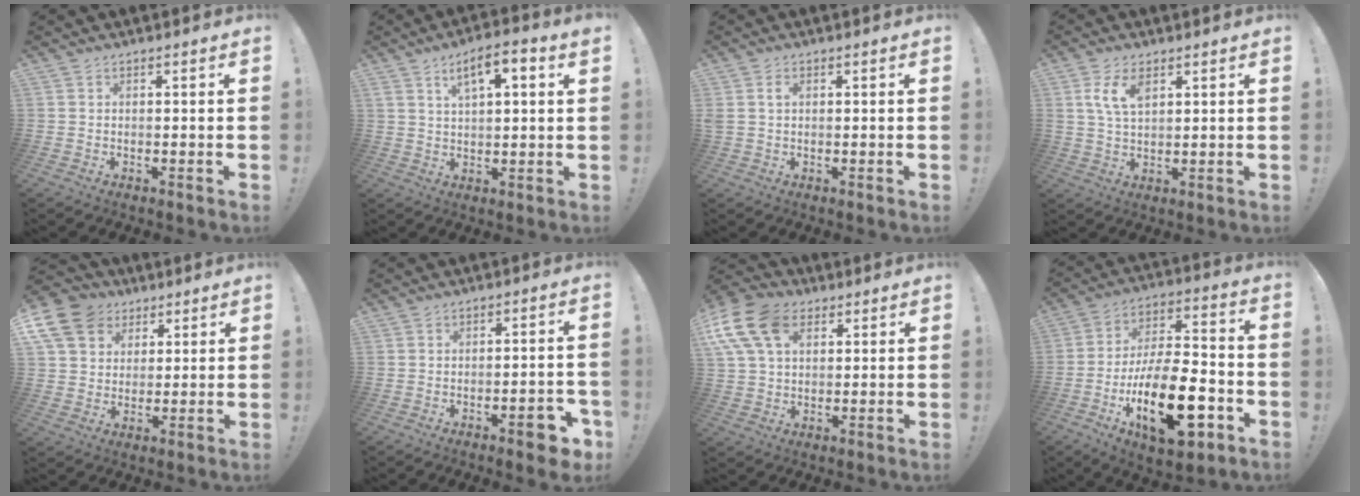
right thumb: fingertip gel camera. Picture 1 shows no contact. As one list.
[{"total": 7.6, "force": [3.4, 2.4, 6.3], "torque": [-0.096, -0.013, 0.055]}, {"total": 2.1, "force": [0.7, 1.4, 1.4], "torque": [-0.035, 0.006, 0.014]}, {"total": 7.1, "force": [3.1, 3.8, 5.2], "torque": [-0.103, -0.005, 0.055]}, {"total": 13.3, "force": [5.8, 10.7, 5.5], "torque": [-0.103, -0.033, 0.115]}, {"total": 10.3, "force": [-6.0, 2.3, 8.0], "torque": [-0.101, 0.033, -0.094]}, {"total": 16.0, "force": [6.2, 10.6, 10.2], "torque": [-0.215, -0.020, 0.118]}, {"total": 25.0, "force": [-9.7, 10.8, 20.4], "torque": [-0.358, 0.055, -0.151]}]